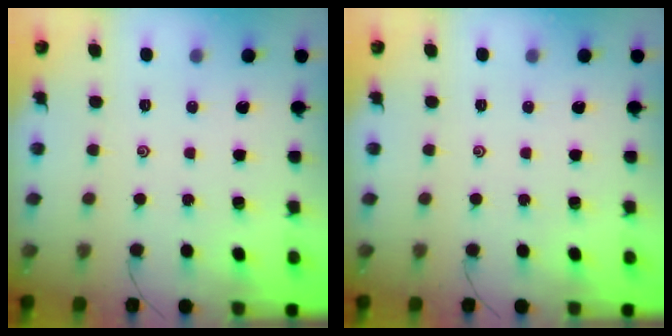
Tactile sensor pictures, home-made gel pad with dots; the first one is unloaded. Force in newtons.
{"total": 0.0}